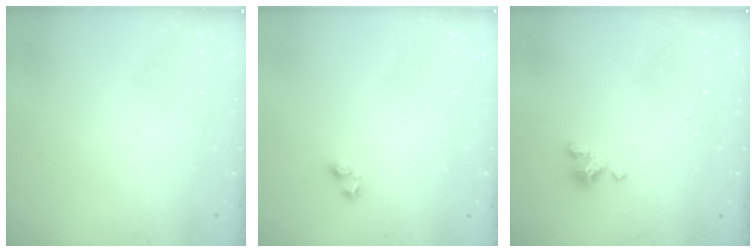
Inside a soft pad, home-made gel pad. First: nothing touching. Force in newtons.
{"total": 2.2, "press": 1.9, "slide": 1.1}
{"total": 2.3, "press": 2.2, "slide": 0.4}